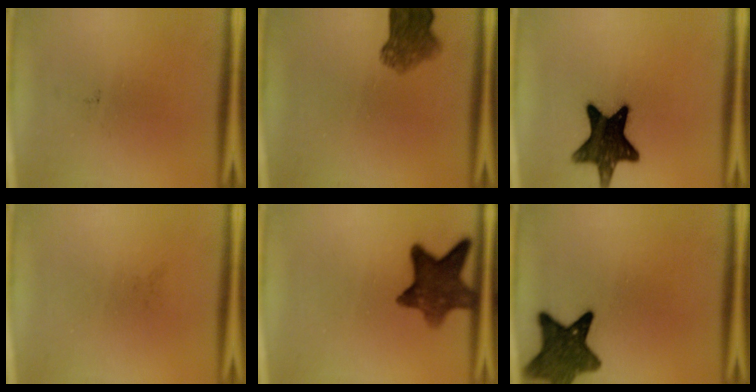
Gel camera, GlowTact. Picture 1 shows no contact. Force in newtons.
{"total": 6.2}
{"total": 14.0}
{"total": 0.0}
{"total": 9.9}
{"total": 10.5}